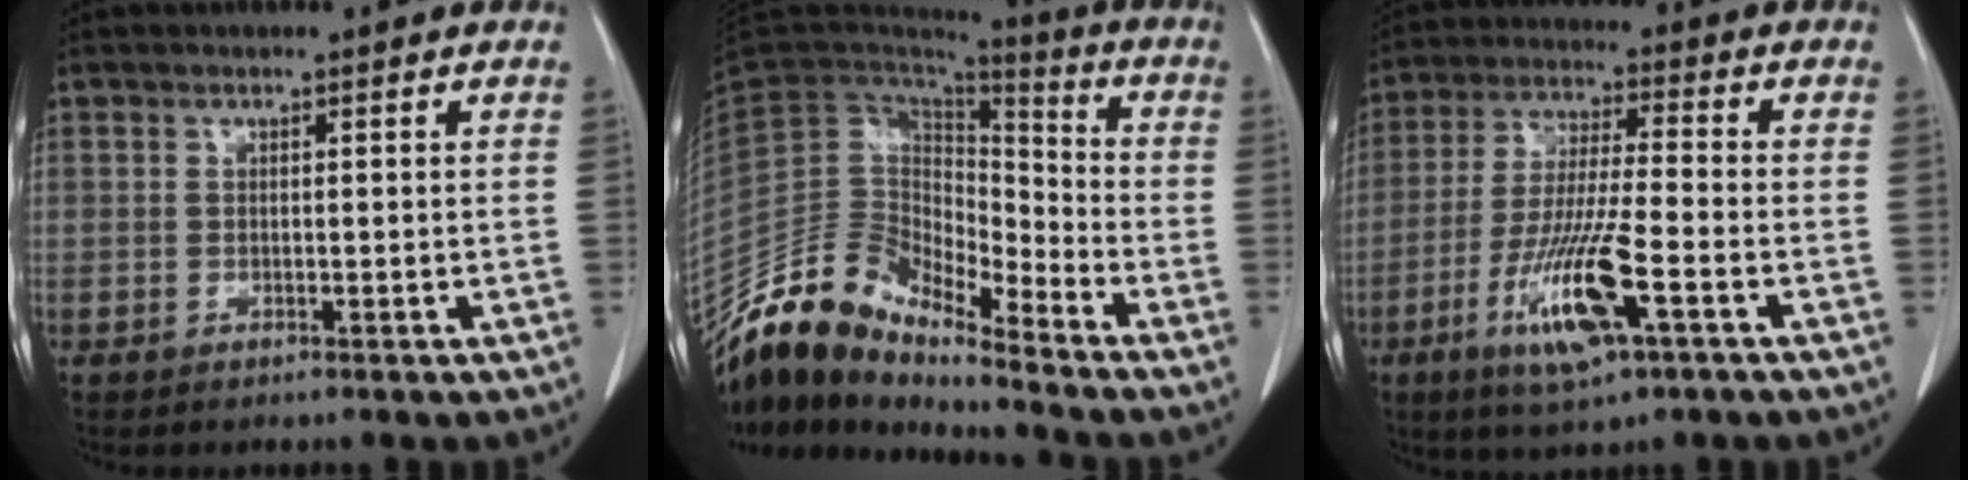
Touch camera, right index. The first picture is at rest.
{"total": 14.2, "force": [-12.7, 3.8, 5.1], "torque": [-0.086, 0.047, -0.242]}
{"total": 12.8, "force": [-5.4, 1.3, 11.5], "torque": [-0.228, -0.021, -0.098]}